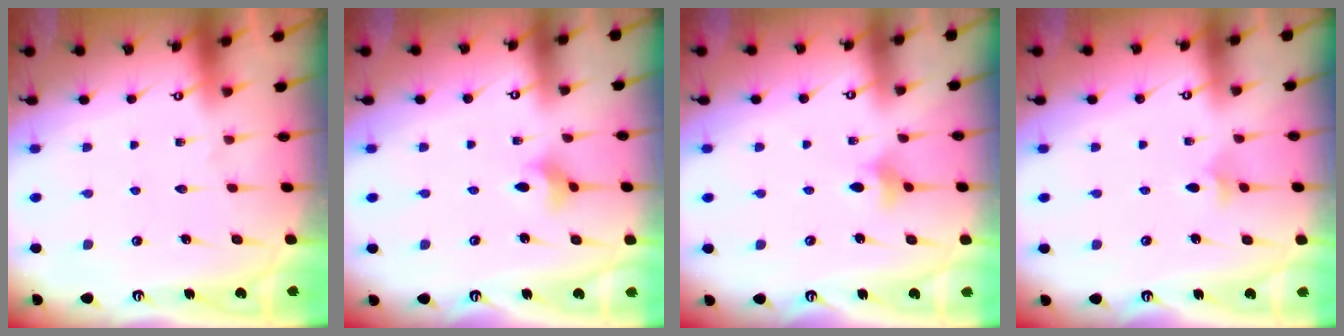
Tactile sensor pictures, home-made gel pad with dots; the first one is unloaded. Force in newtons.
{"total": 3.0, "press": 2.9, "slide": 0.7}
{"total": 4.5, "press": 4.4, "slide": 0.8}
{"total": 3.9, "press": 3.8, "slide": 1.1}